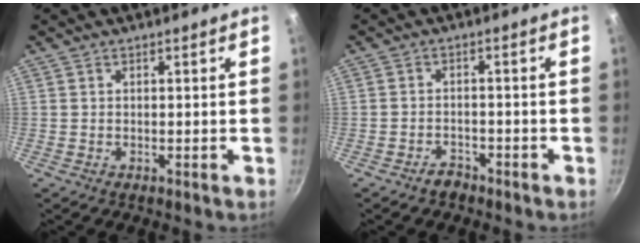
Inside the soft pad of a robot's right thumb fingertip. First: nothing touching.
{"total": 2.6, "force": [-2.1, 1.4, 0.5], "torque": [0.002, 0.029, -0.030]}